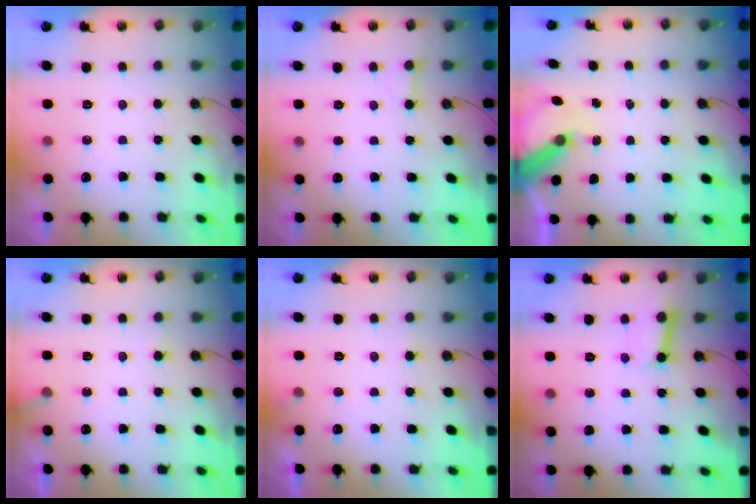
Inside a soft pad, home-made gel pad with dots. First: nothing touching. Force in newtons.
{"total": 1.9, "press": 1.9, "slide": 0.2}
{"total": 7.4, "press": 7.4, "slide": 0.8}
{"total": 6.3, "press": 6.3, "slide": 0.4}
{"total": 5.7, "press": 5.7, "slide": 0.3}
{"total": 7.6, "press": 7.6, "slide": 0.9}